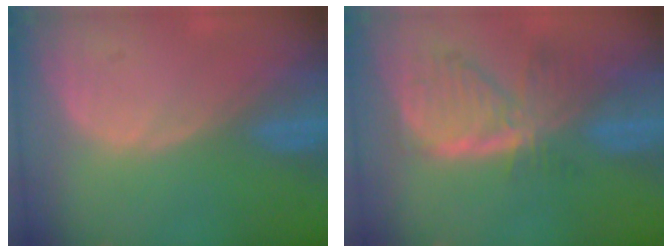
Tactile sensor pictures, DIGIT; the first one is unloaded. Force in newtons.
{"total": 8.1, "press": 7.0, "slide": 4.0}